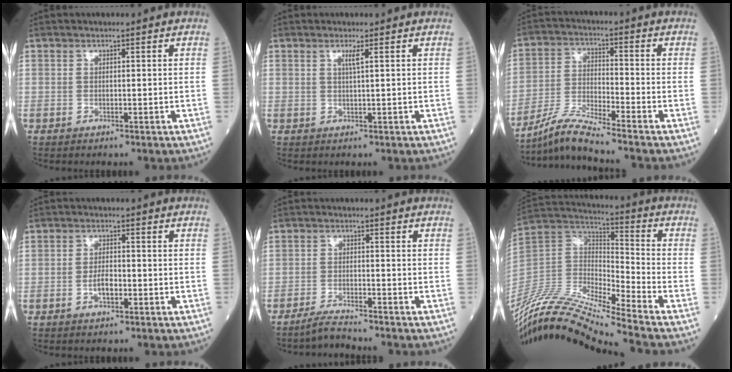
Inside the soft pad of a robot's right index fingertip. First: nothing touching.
{"total": 1.5, "force": [0.7, -0.3, 1.3], "torque": [-0.028, -0.003, 0.012]}
{"total": 7.5, "force": [-6.8, -1.6, 2.6], "torque": [-0.061, -0.021, -0.133]}
{"total": 2.9, "force": [-1.0, 1.1, 2.5], "torque": [-0.048, 0.002, -0.017]}
{"total": 3.1, "force": [-3.0, -0.4, 0.6], "torque": [-0.014, -0.014, -0.058]}
{"total": 20.9, "force": [-18.6, -0.5, 9.5], "torque": [-0.204, 0.004, -0.352]}